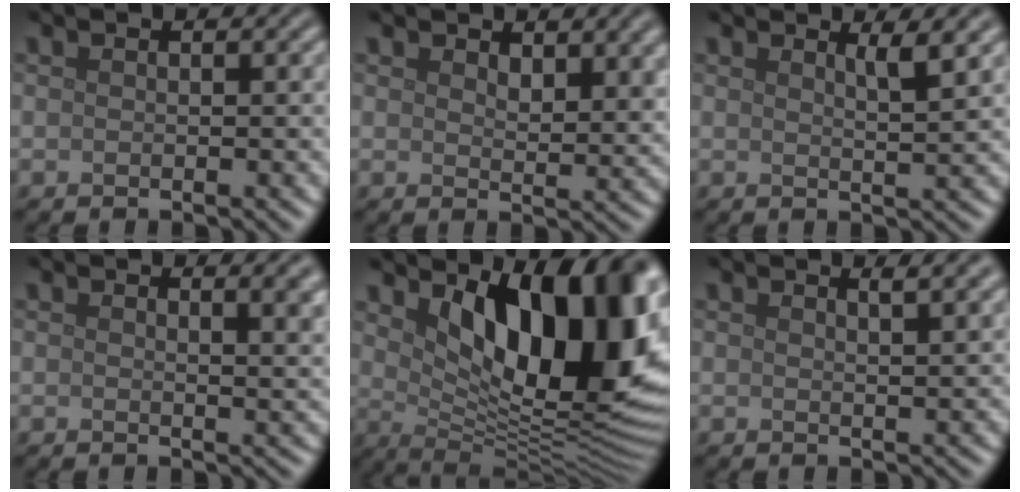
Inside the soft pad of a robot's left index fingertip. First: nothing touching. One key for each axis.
{"total": 3.7, "fx": 2.1, "fy": 1.8, "fz": 2.4, "tx": -0.038, "ty": -0.003, "tz": 0.038}
{"total": 2.1, "fx": 1.4, "fy": 0.5, "fz": 1.5, "tx": -0.014, "ty": 0.000, "tz": 0.018}
{"total": 3.7, "fx": 2.1, "fy": 1.5, "fz": 2.7, "tx": -0.012, "ty": 0.008, "tz": 0.026}
{"total": 13.9, "fx": 4.1, "fy": 6.4, "fz": 11.7, "tx": -0.131, "ty": -0.009, "tz": 0.064}
{"total": 2.8, "fx": 1.9, "fy": 0.9, "fz": 1.8, "tx": -0.006, "ty": 0.013, "tz": 0.011}